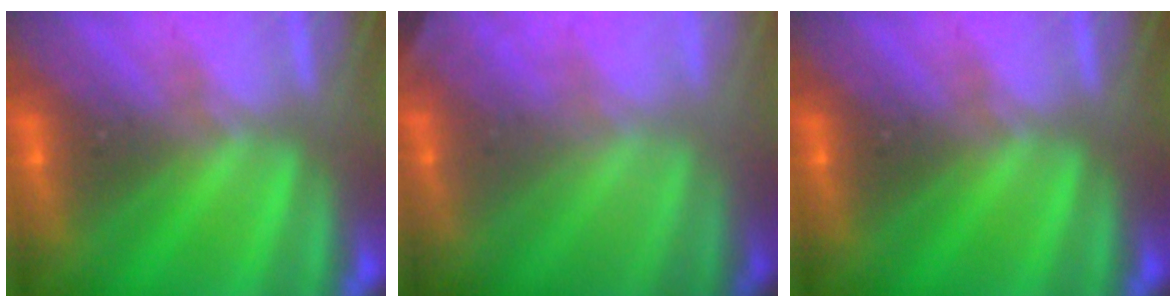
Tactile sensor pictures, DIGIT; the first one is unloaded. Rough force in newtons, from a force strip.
{"total": 1.9}
{"total": 0.0}